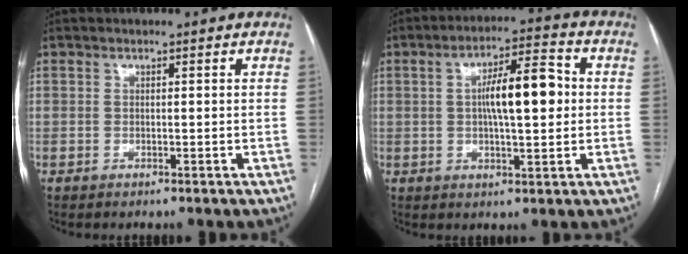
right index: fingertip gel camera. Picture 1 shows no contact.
{"total": 9.9, "force": [0.8, 2.4, 9.5], "torque": [-0.161, 0.021, 0.012]}